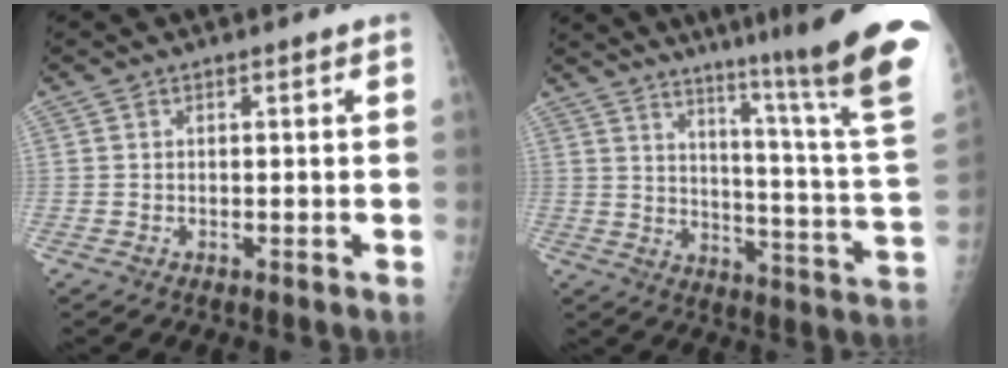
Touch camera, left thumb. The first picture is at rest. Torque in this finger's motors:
{"motor_torque": [2.40, -1.93, 1.48, -1.29, 0.21]}